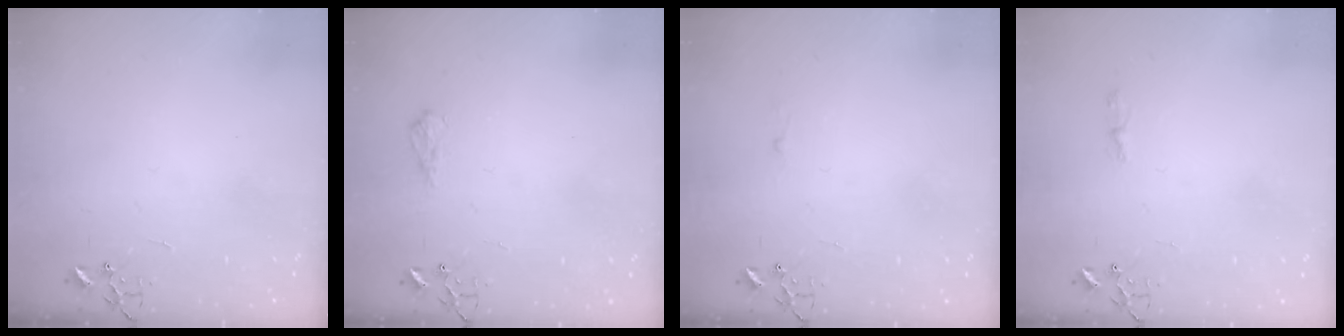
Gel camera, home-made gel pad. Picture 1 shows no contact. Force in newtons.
{"total": 8.2, "press": 8.2, "slide": 0.9}
{"total": 1.8, "press": 1.8, "slide": 0.2}
{"total": 3.7, "press": 3.7, "slide": 0.5}